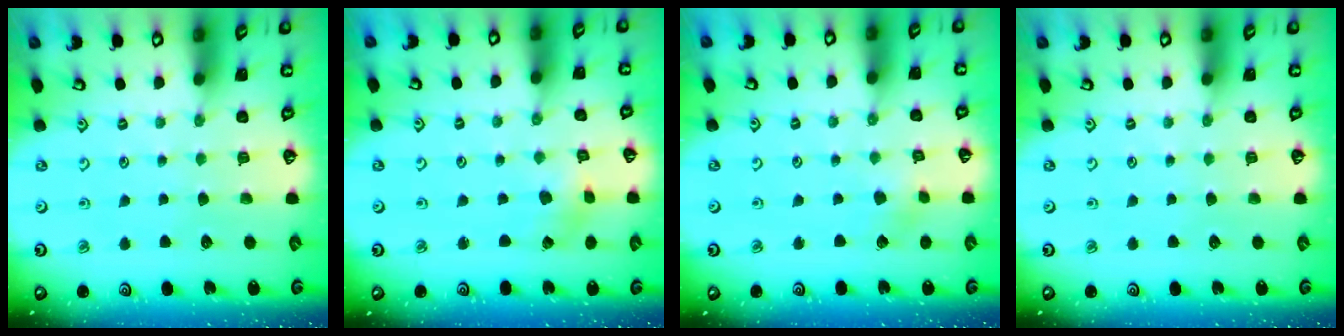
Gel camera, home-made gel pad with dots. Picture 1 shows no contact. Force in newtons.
{"total": 1.2, "press": 1.2, "slide": 0.2}
{"total": 2.7, "press": 2.7, "slide": 0.3}
{"total": 0.0}